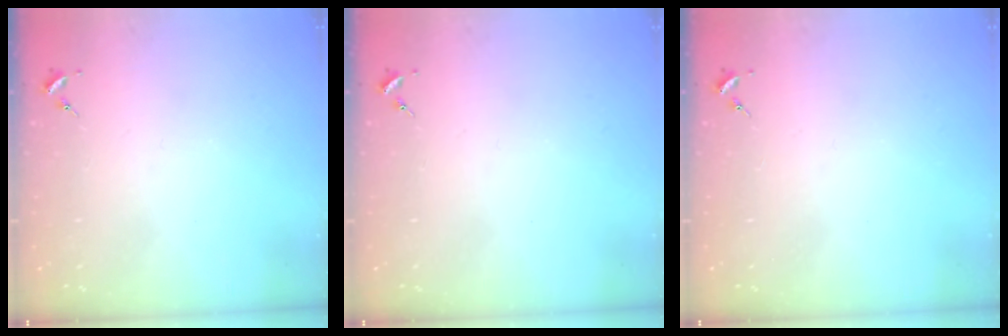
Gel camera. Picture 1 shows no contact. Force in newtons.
{"total": 0.0}
{"total": 0.0}